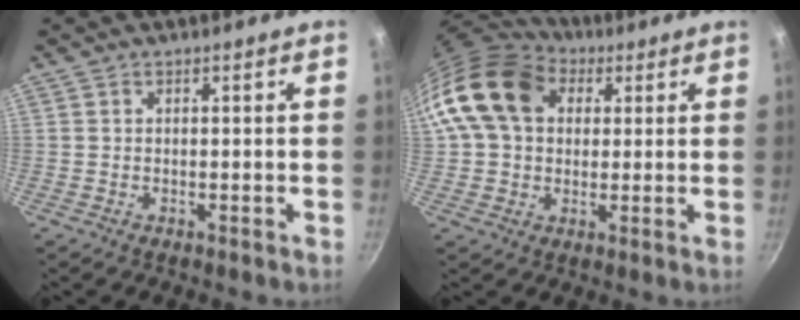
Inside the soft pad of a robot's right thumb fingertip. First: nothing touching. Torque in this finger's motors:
{"motor_torque": [0.07, 2.40, 0.80, -0.71, 0.36]}